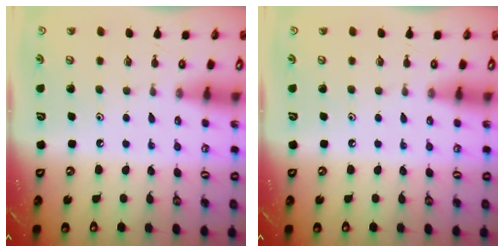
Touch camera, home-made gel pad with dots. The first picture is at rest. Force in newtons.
{"total": 0.0}